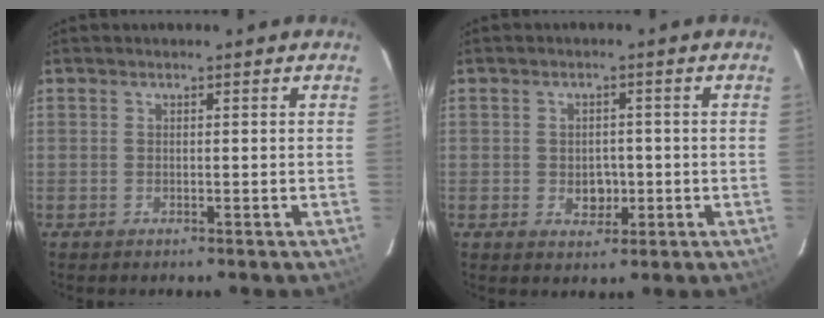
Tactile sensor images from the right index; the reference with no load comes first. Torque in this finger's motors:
{"motor_torque": [0.07, 0.08, 0.04, 0.01]}